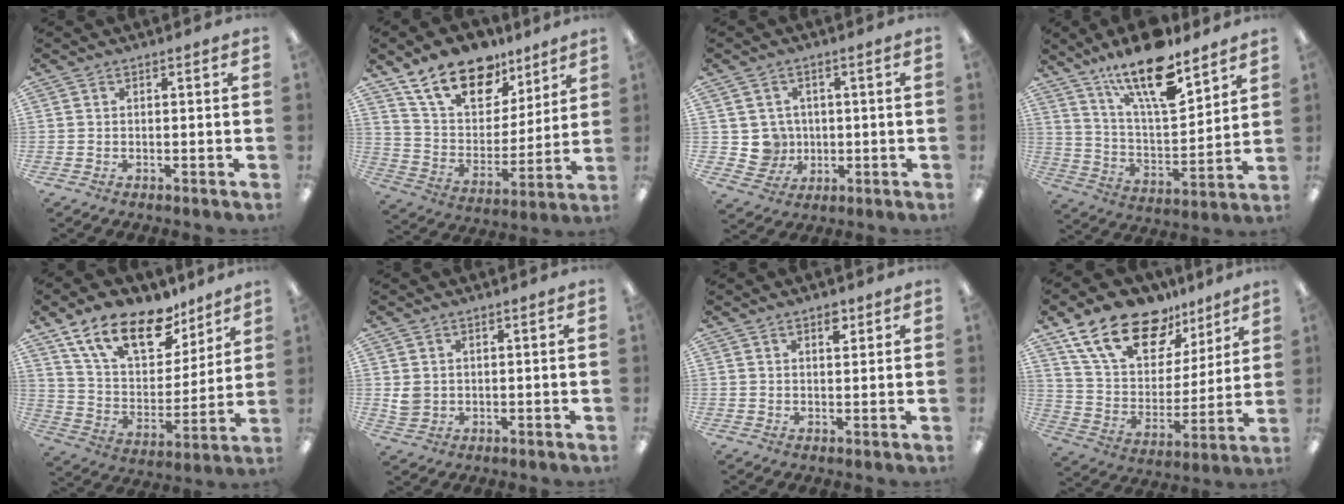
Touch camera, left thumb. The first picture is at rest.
{"total": 18.2, "force": [12.5, 9.9, 8.7], "torque": [-0.156, -0.065, 0.227]}
{"total": 5.8, "force": [0.6, 5.7, 0.6], "torque": [-0.015, 0.005, 0.019]}
{"total": 19.3, "force": [13.8, 6.2, 12.0], "torque": [-0.205, -0.080, 0.230]}
{"total": 19.6, "force": [13.1, 9.6, 11.1], "torque": [-0.203, -0.065, 0.234]}
{"total": 3.2, "force": [1.1, 2.7, 1.3], "torque": [-0.019, 0.002, 0.021]}
{"total": 3.1, "force": [2.0, 1.5, 1.9], "torque": [-0.017, -0.006, 0.030]}
{"total": 19.8, "force": [13.5, 10.6, 9.9], "torque": [-0.183, -0.074, 0.244]}